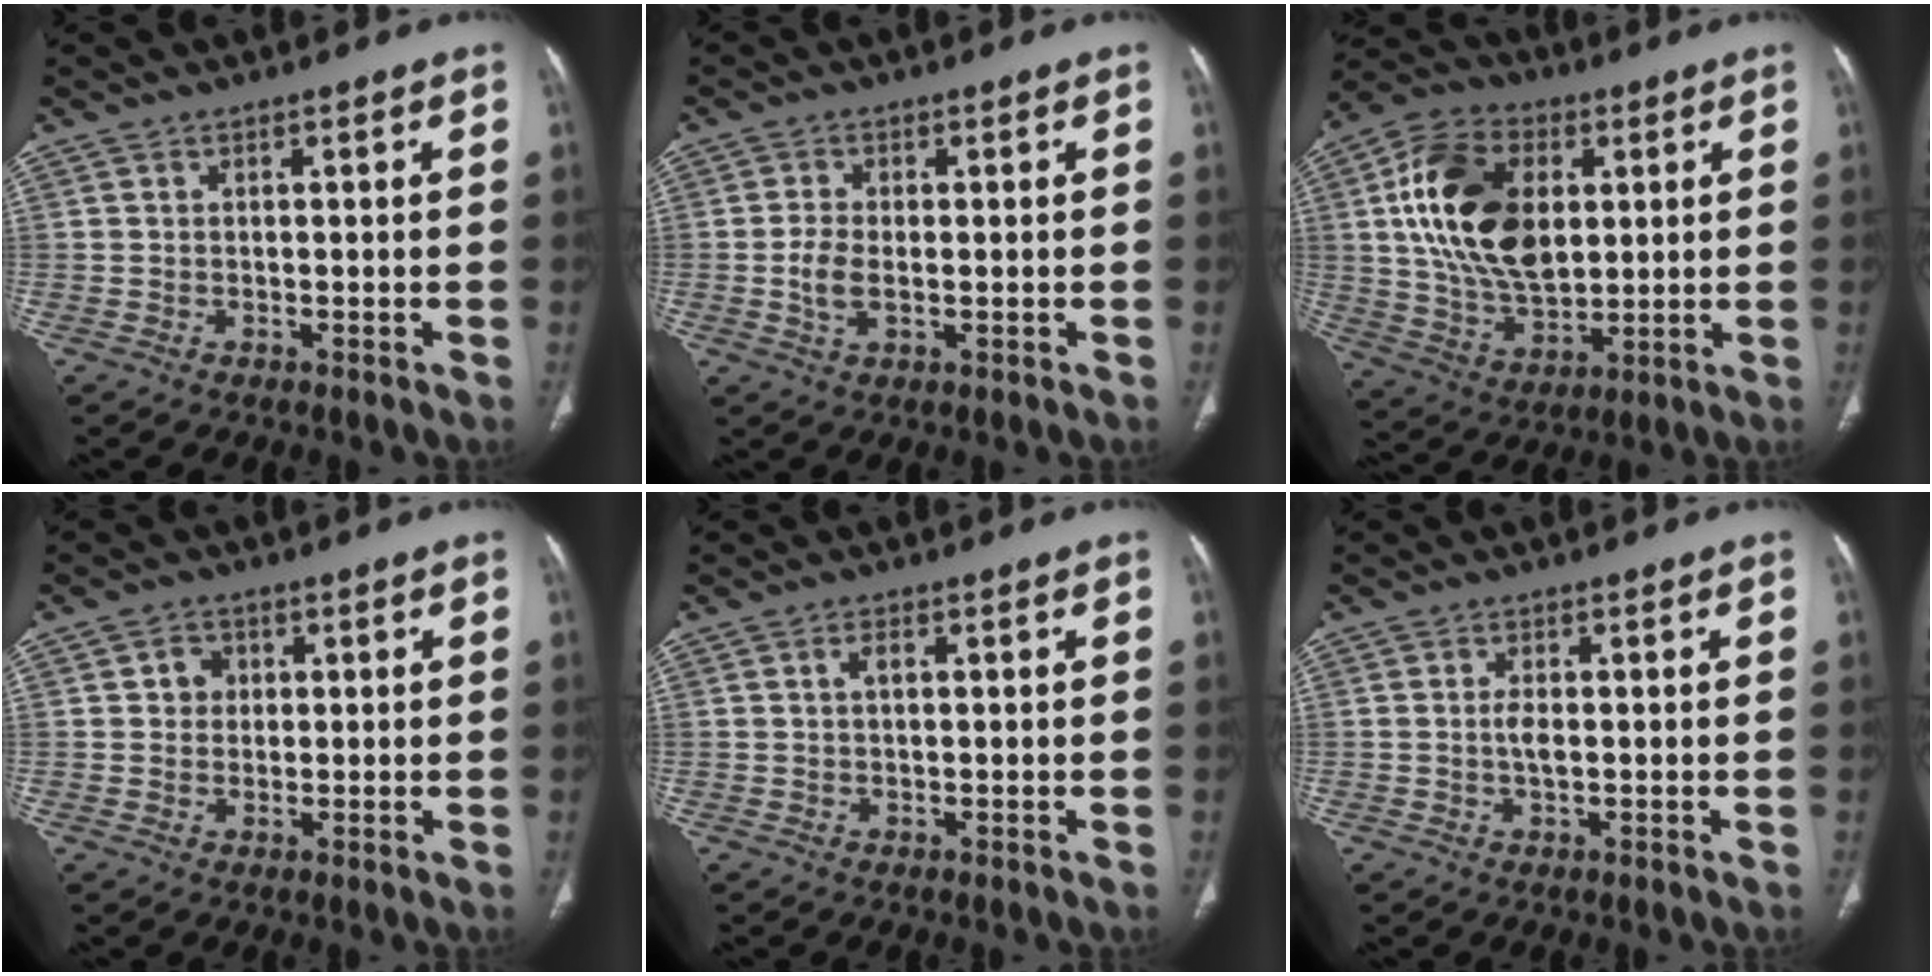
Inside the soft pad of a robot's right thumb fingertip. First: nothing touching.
{"total": 4.2, "force": [-0.4, 2.4, 3.5], "torque": [-0.077, -0.001, -0.007]}
{"total": 20.2, "force": [4.0, 12.7, 15.2], "torque": [-0.255, -0.005, 0.076]}
{"total": 3.1, "force": [0.7, 2.8, 1.2], "torque": [-0.001, 0.002, 0.009]}
{"total": 1.6, "force": [0.3, 0.7, 1.4], "torque": [-0.031, 0.005, 0.006]}
{"total": 2.1, "force": [-0.1, 0.9, 1.9], "torque": [-0.042, 0.000, -0.003]}